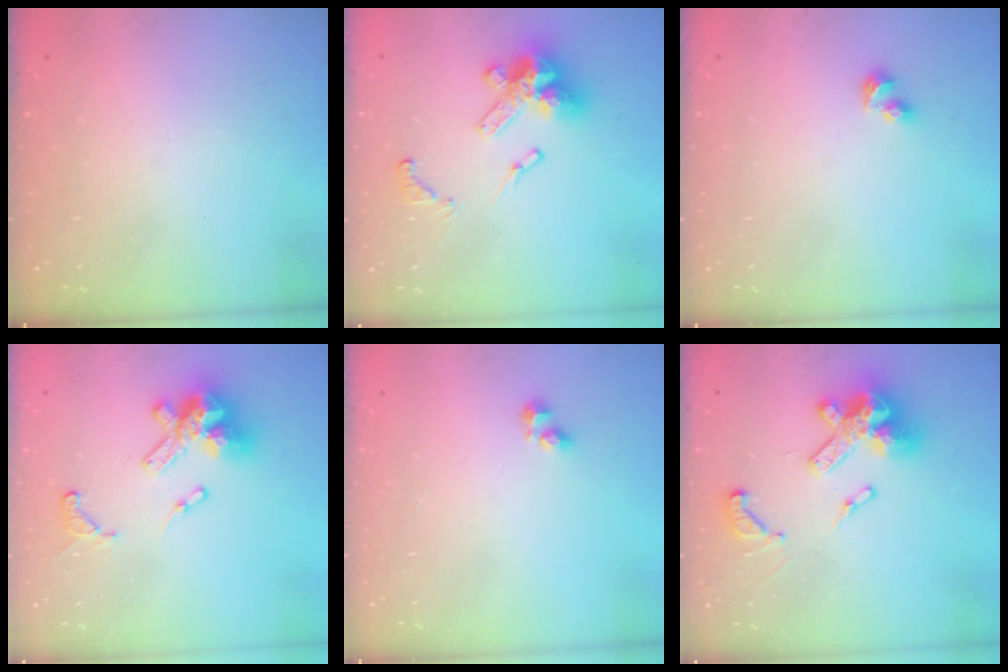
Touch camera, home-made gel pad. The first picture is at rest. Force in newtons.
{"total": 14.1, "press": 14.1, "slide": 0.9}
{"total": 3.8, "press": 3.8, "slide": 0.3}
{"total": 15.9, "press": 15.9, "slide": 1.7}
{"total": 2.6, "press": 2.6, "slide": 0.2}
{"total": 17.4, "press": 17.2, "slide": 2.4}